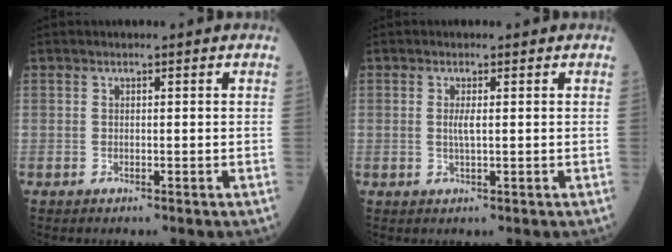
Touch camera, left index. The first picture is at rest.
{"total": 1.5, "force": [0.2, 0.2, 1.5], "torque": [-0.036, 0.000, 0.004]}